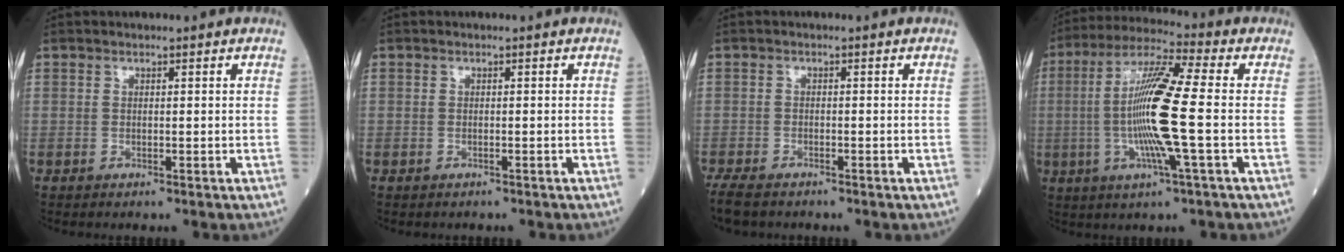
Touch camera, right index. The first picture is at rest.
{"total": 0.9, "force": [-0.7, 0.6, -0.1], "torque": [-0.006, 0.004, -0.012]}
{"total": 5.3, "force": [-4.3, 1.8, 2.4], "torque": [-0.044, -0.012, -0.073]}
{"total": 14.1, "force": [-1.5, -0.2, 14.0], "torque": [-0.278, -0.003, -0.039]}